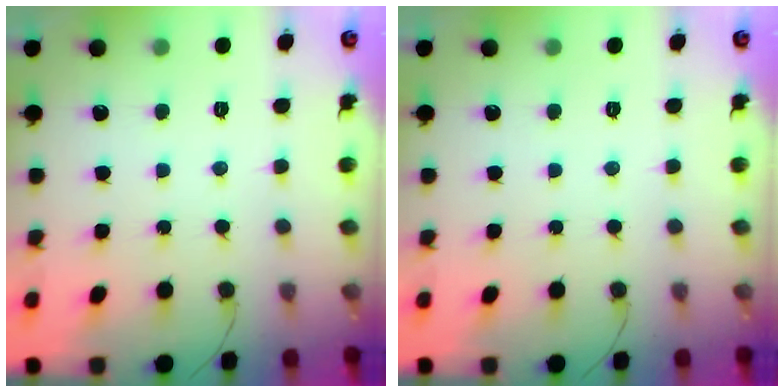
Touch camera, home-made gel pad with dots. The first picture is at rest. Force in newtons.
{"total": 0.0}